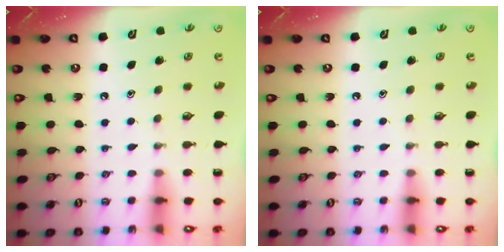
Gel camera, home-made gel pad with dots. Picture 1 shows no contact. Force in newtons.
{"total": 0.0}